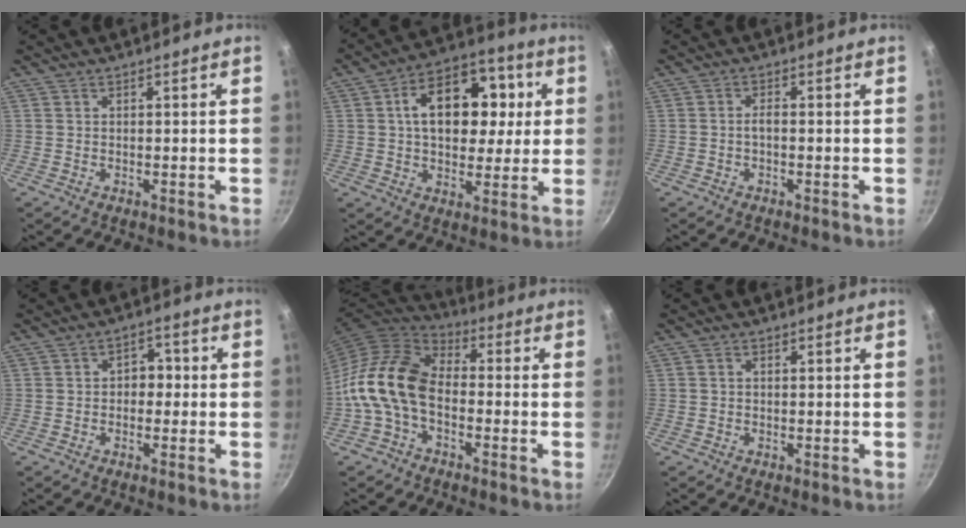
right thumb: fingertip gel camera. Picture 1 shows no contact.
{"total": 17.9, "force": [3.5, 12.2, 12.7], "torque": [-0.156, 0.017, 0.040]}
{"total": 1.5, "force": [-0.5, 0.6, 1.3], "torque": [-0.025, 0.011, -0.012]}
{"total": 4.0, "force": [-0.1, 3.1, 2.5], "torque": [-0.001, 0.011, -0.008]}
{"total": 13.6, "force": [-3.0, 8.7, 10.0], "torque": [-0.175, 0.040, -0.079]}
{"total": 0.6, "force": [0.1, 0.5, 0.3], "torque": [-0.005, 0.005, 0.002]}